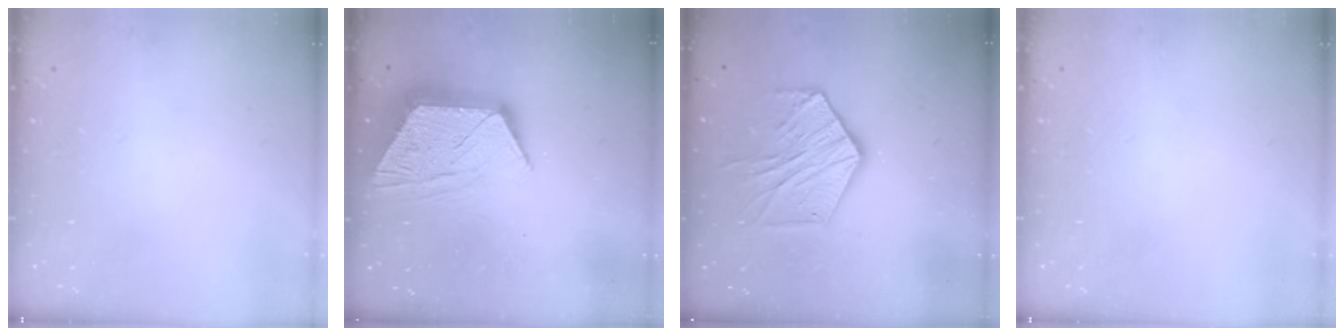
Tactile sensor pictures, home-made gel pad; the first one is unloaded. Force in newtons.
{"total": 13.3, "press": 13.3, "slide": 0.9}
{"total": 13.3, "press": 13.3, "slide": 0.6}
{"total": 0.0}